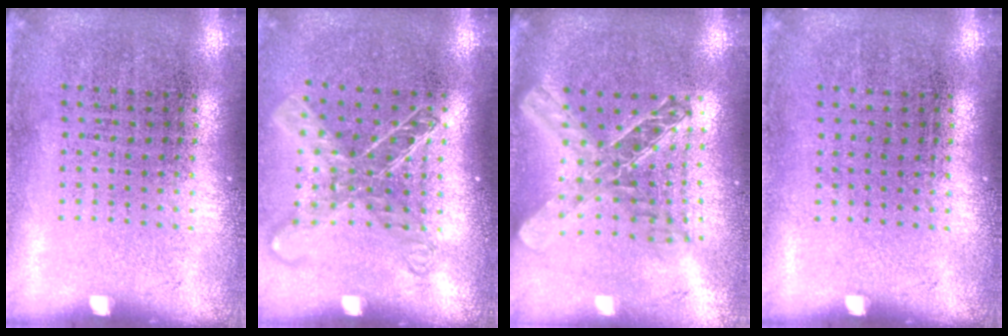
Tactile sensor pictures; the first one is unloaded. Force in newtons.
{"total": 1.7, "press": 1.3, "slide": 1.0}
{"total": 1.9, "press": 1.7, "slide": 1.0}
{"total": 0.0}